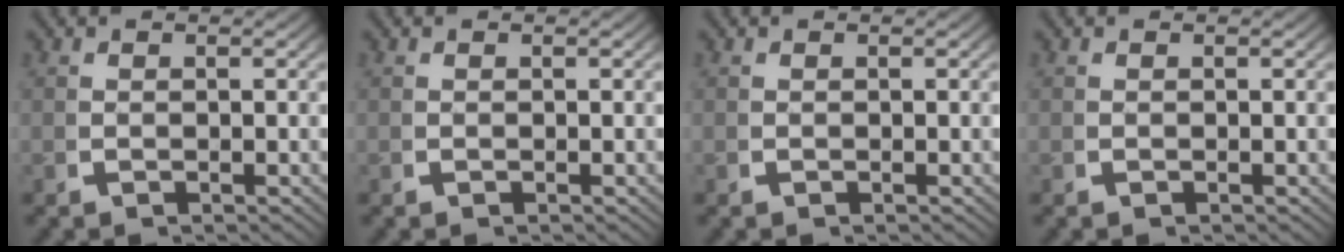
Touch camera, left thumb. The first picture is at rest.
{"total": 0.0}
{"total": 0.0}
{"total": 0.0}